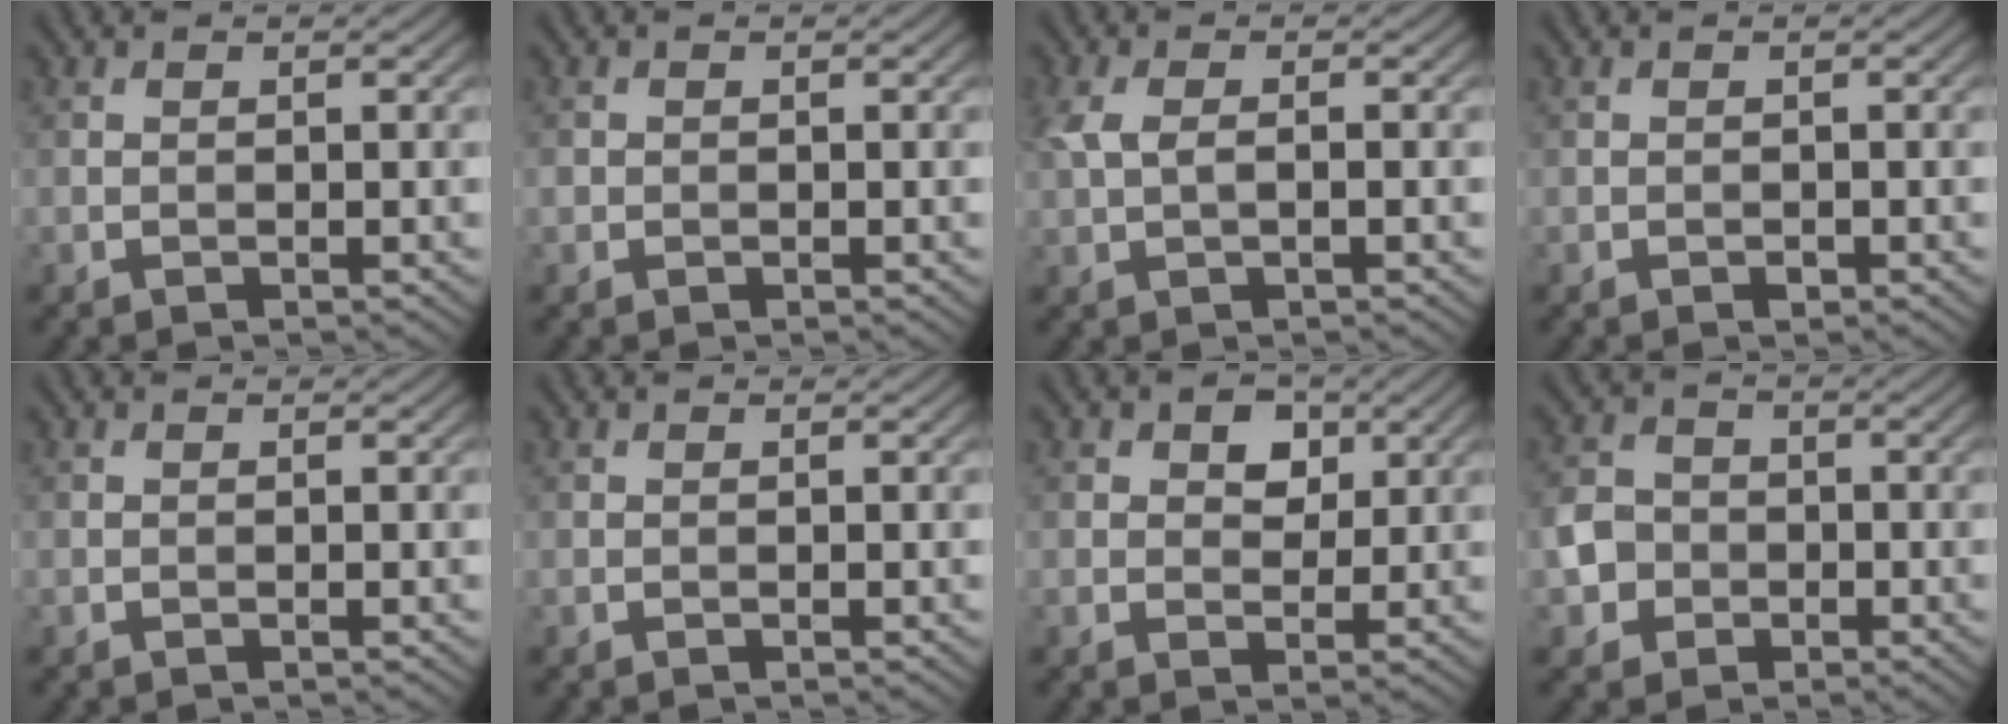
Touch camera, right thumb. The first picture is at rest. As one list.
[{"total": 0.8, "force": [-0.1, 0.7, 0.2], "torque": [-0.005, -0.003, -0.003]}, {"total": 2.8, "force": [0.1, 1.2, 2.6], "torque": [-0.066, 0.003, 0.002]}, {"total": 0.6, "force": [-0.3, 0.4, 0.3], "torque": [-0.003, -0.001, -0.006]}, {"total": 0.0}, {"total": 0.0}, {"total": 3.9, "force": [1.5, 2.7, 2.3], "torque": [-0.031, 0.000, 0.019]}, {"total": 4.2, "force": [-1.3, 3.7, 1.5], "torque": [-0.037, -0.001, -0.036]}]